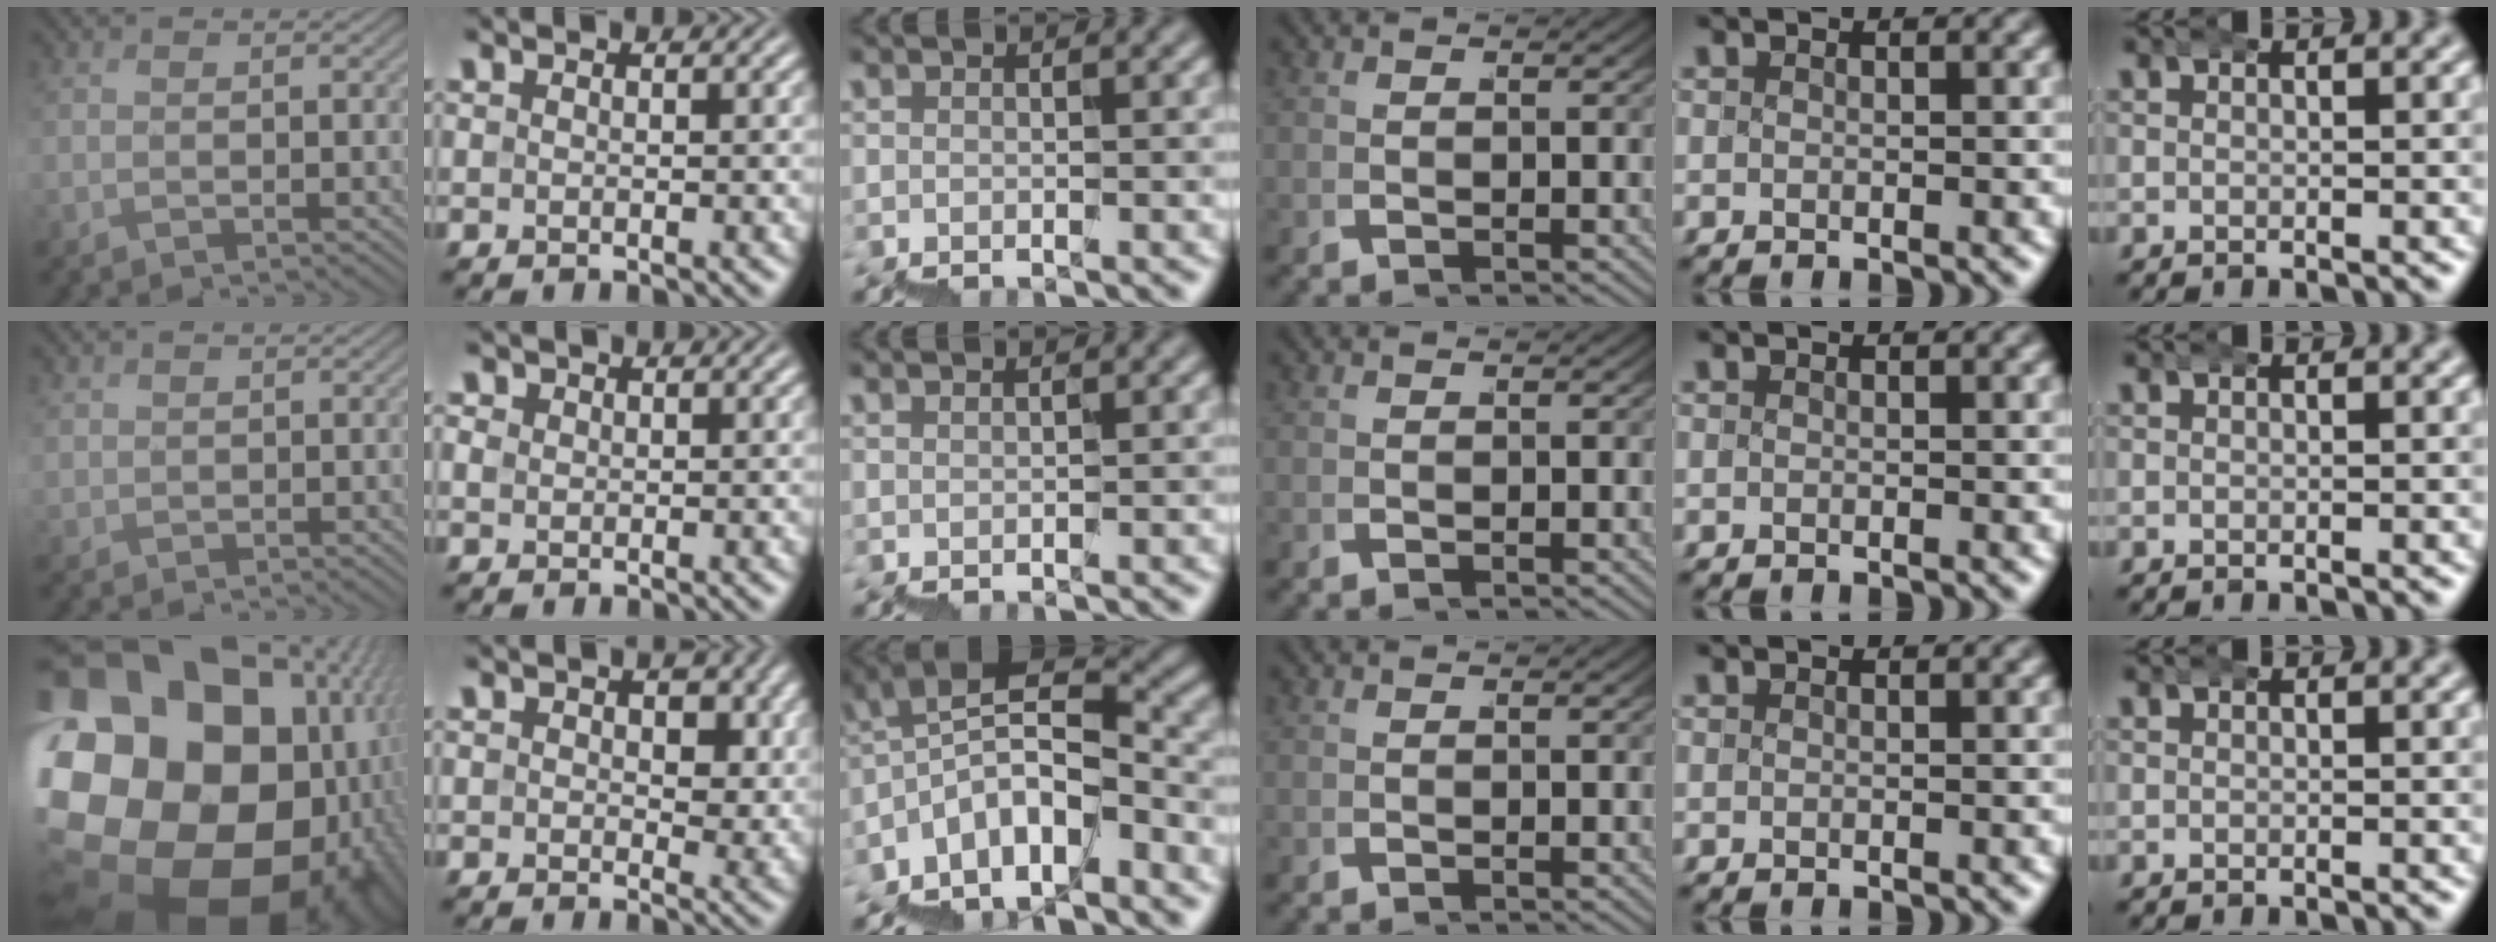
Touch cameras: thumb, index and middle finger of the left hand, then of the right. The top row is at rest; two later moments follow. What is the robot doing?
{"motion": "wrap", "object": "bubble wrap"}